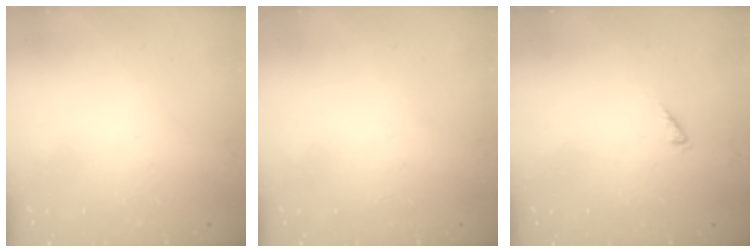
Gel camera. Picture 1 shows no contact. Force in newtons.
{"total": 0.0}
{"total": 0.0}